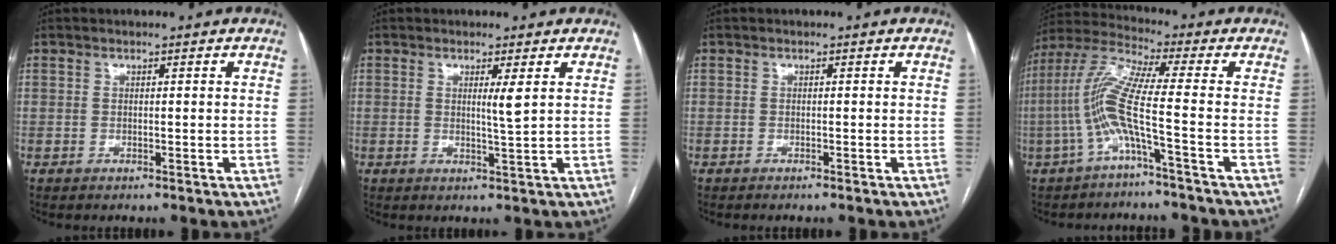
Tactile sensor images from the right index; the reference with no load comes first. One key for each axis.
{"total": 2.4, "fx": 0.8, "fy": -0.3, "fz": 2.3, "tx": -0.040, "ty": -0.007, "tz": 0.014}
{"total": 0.5, "fx": -0.5, "fy": -0.2, "fz": 0.2, "tx": -0.006, "ty": 0.001, "tz": -0.010}
{"total": 9.6, "fx": -2.8, "fy": -0.8, "fz": 9.2, "tx": -0.206, "ty": 0.015, "tz": -0.064}